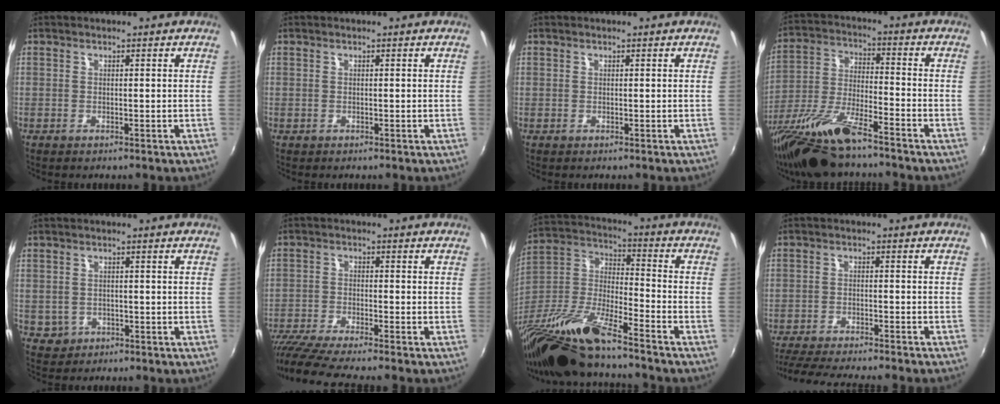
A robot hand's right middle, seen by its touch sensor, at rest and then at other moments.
{"total": 0.0}
{"total": 0.0}
{"total": 15.3, "force": [-11.8, 3.1, 9.3], "torque": [-0.197, -0.031, -0.223]}
{"total": 2.7, "force": [-0.5, 2.5, 0.9], "torque": [-0.022, 0.000, 0.001]}
{"total": 10.5, "force": [-9.1, -0.3, 5.2], "torque": [-0.120, -0.038, -0.160]}
{"total": 18.7, "force": [-14.4, 3.3, 11.6], "torque": [-0.232, -0.019, -0.283]}
{"total": 10.6, "force": [-9.6, -0.2, 4.6], "torque": [-0.109, -0.016, -0.149]}